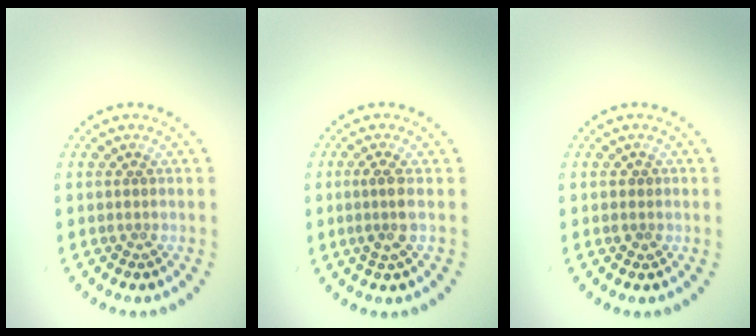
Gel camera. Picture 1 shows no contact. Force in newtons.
{"total": 2.0, "press": 1.6, "slide": 1.1}
{"total": 0.8, "press": 0.7, "slide": 0.2}